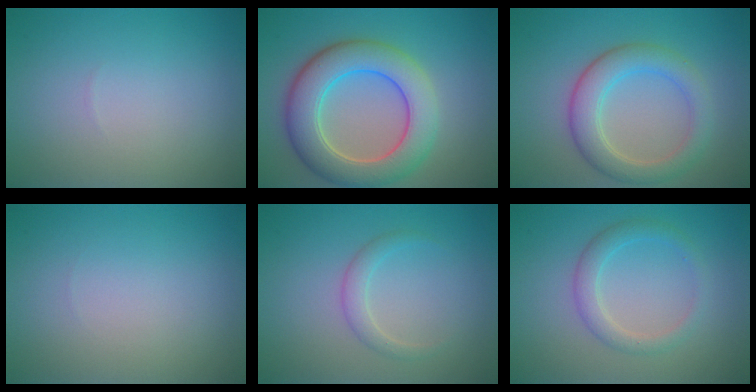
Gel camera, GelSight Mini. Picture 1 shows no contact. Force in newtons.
{"total": 7.8, "press": 7.8, "slide": 0.3}
{"total": 4.6, "press": 4.6, "slide": 0.1}
{"total": 0.0}
{"total": 1.5, "press": 1.5, "slide": 0.1}
{"total": 2.3, "press": 2.3, "slide": 0.1}